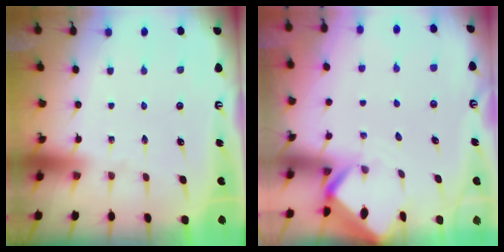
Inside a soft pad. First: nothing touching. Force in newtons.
{"total": 2.6, "press": 2.5, "slide": 0.3}